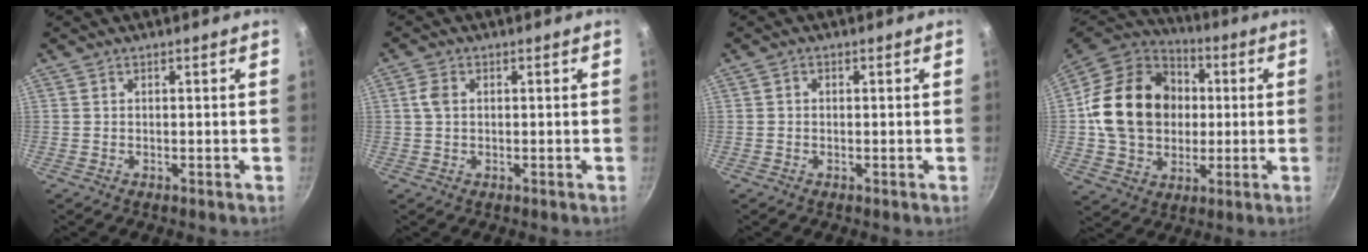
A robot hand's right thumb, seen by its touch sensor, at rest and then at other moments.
{"total": 2.5, "force": [0.4, 1.7, 1.7], "torque": [-0.040, 0.006, 0.006]}
{"total": 0.7, "force": [0.0, 0.6, 0.4], "torque": [-0.004, 0.001, -0.003]}
{"total": 20.9, "force": [0.7, 16.8, 12.4], "torque": [-0.203, 0.021, 0.016]}